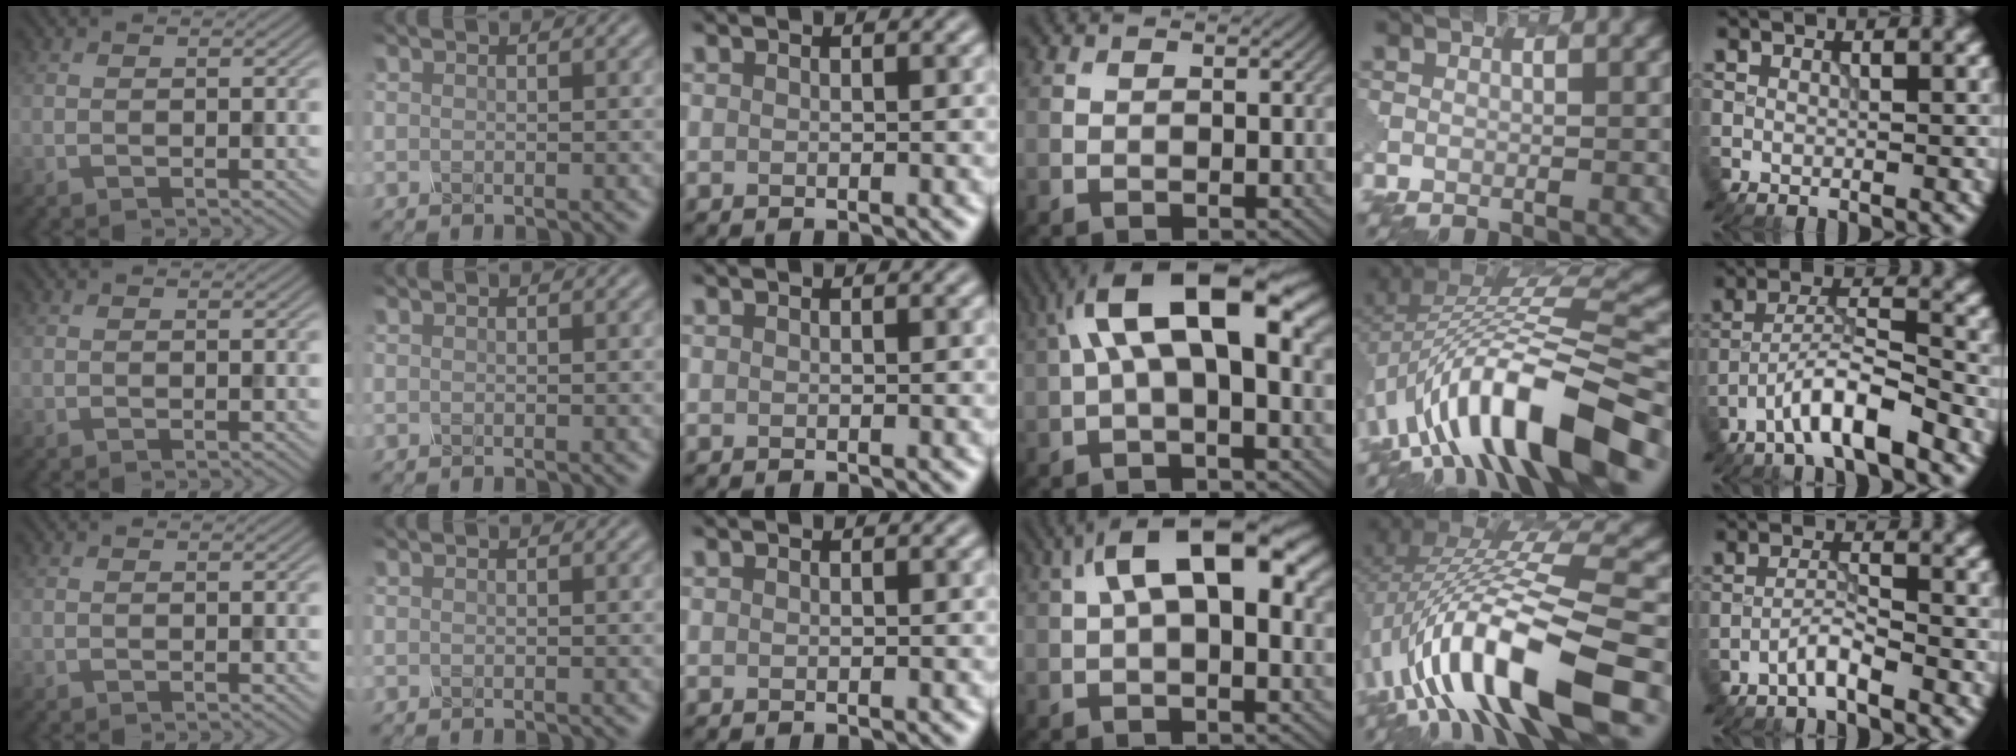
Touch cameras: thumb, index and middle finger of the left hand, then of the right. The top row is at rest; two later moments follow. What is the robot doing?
{"motion": "shake", "object": "salt shaker"}